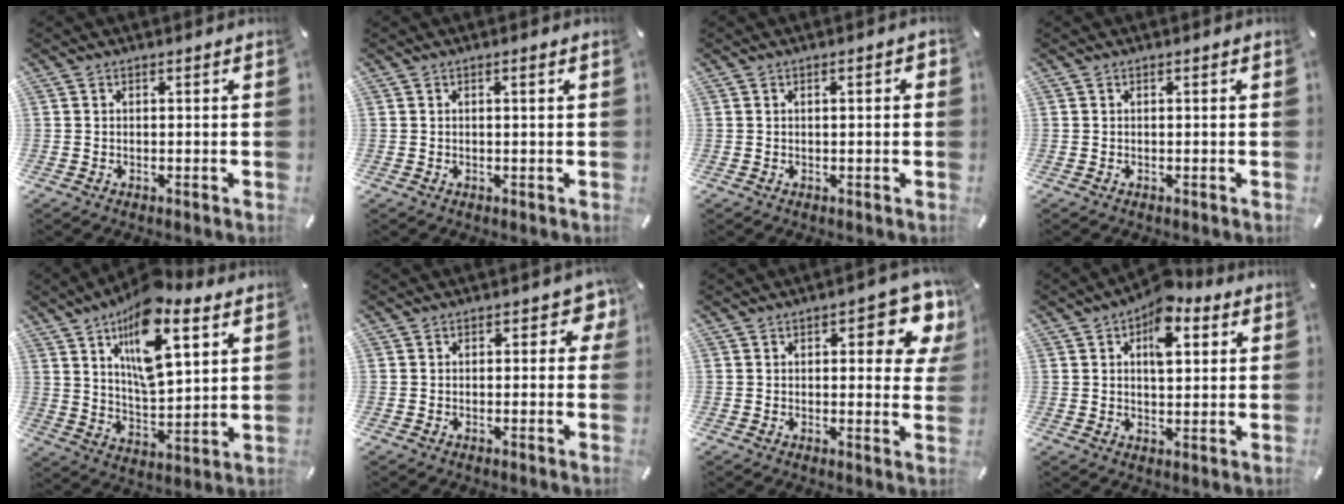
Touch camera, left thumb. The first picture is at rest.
{"total": 1.1, "force": [0.2, 0.0, 1.1], "torque": [-0.020, 0.000, 0.003]}
{"total": 1.7, "force": [0.1, 0.5, 1.7], "torque": [-0.030, 0.003, 0.001]}
{"total": 0.0}
{"total": 17.0, "force": [9.9, 6.9, 11.9], "torque": [-0.209, -0.037, 0.165]}
{"total": 4.0, "force": [1.1, 2.4, 3.0], "torque": [-0.028, -0.001, 0.012]}
{"total": 10.6, "force": [4.2, 4.4, 8.6], "torque": [-0.101, -0.025, 0.069]}
{"total": 9.5, "force": [4.4, 5.3, 6.5], "torque": [-0.092, -0.013, 0.073]}